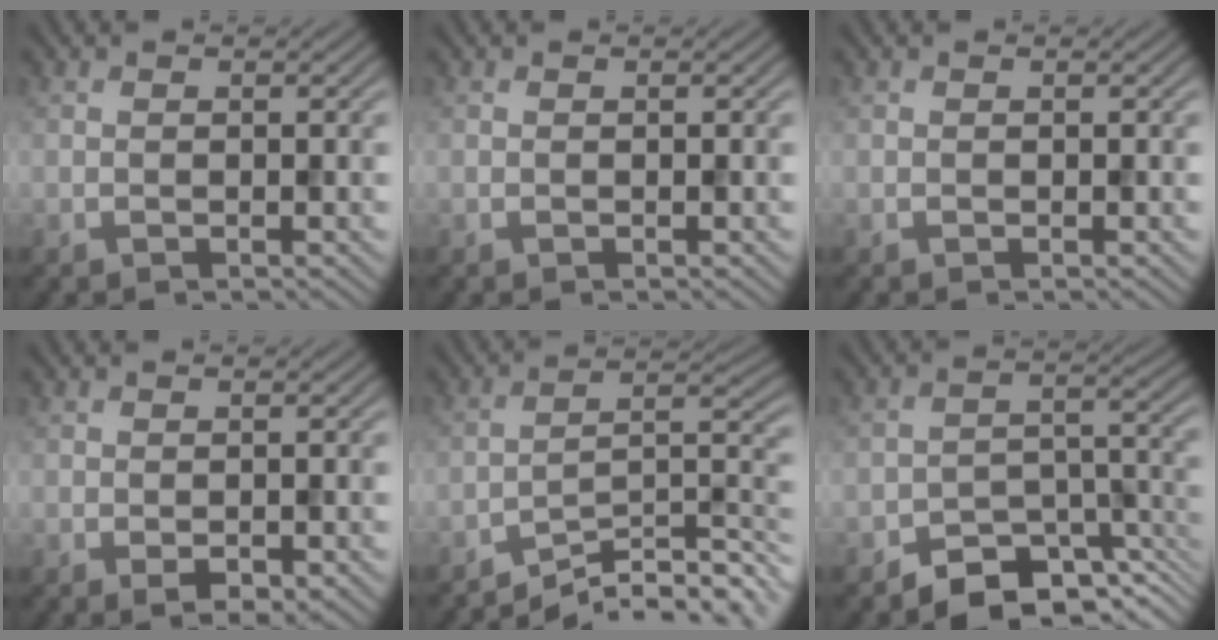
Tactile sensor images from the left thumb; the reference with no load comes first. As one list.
[{"total": 0.0}, {"total": 0.0}, {"total": 2.2, "force": [-0.9, 1.0, 1.7], "torque": [-0.028, -0.009, -0.010]}, {"total": 10.5, "force": [-8.1, 2.1, 6.3], "torque": [-0.093, 0.003, -0.143]}, {"total": 8.0, "force": [-6.2, 3.3, 3.7], "torque": [-0.041, -0.002, -0.114]}]